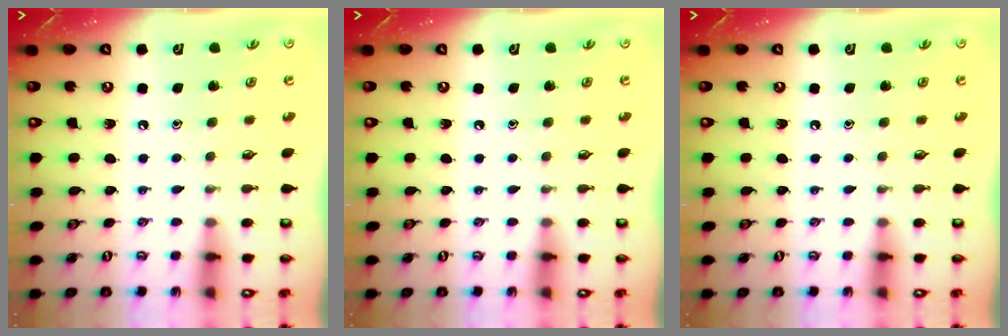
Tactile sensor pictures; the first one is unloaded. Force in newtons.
{"total": 0.0}
{"total": 0.0}